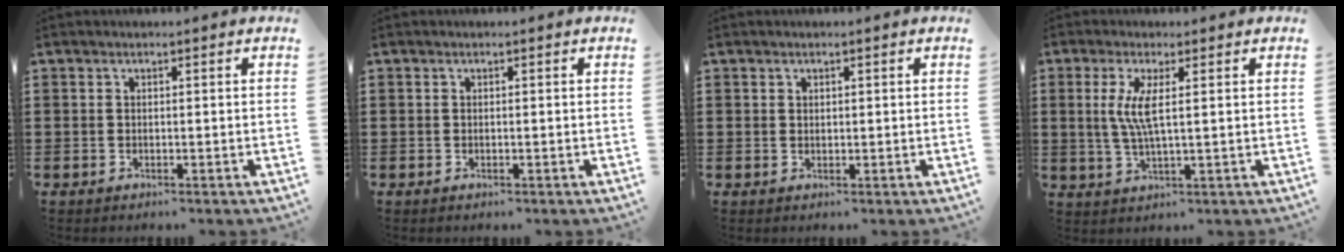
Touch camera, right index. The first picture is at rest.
{"total": 0.0}
{"total": 0.8, "force": [0.5, 0.6, 0.2], "torque": [-0.005, 0.002, 0.009]}
{"total": 5.2, "force": [1.1, 0.6, 5.1], "torque": [-0.115, -0.009, 0.012]}